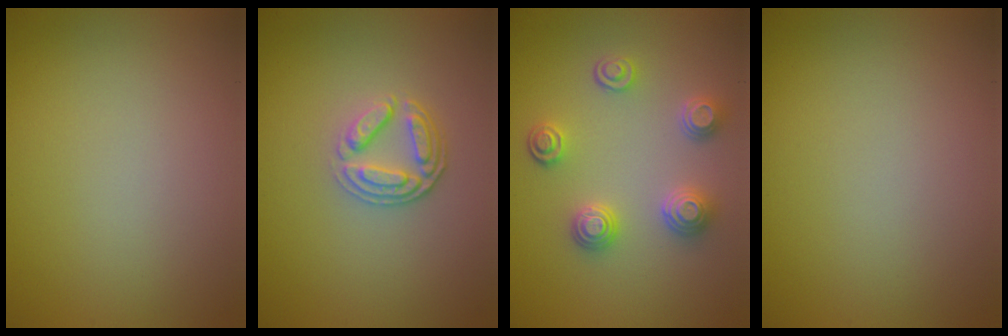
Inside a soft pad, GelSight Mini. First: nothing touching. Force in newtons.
{"total": 2.7, "press": 2.4, "slide": 1.2}
{"total": 3.4, "press": 3.2, "slide": 1.2}
{"total": 0.0}